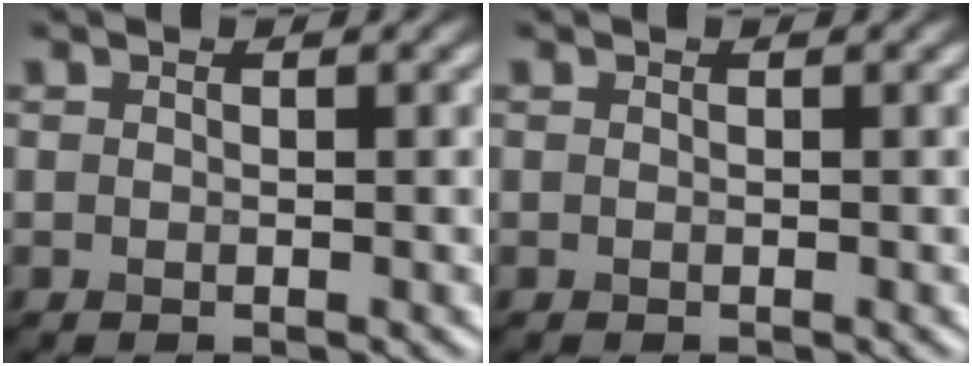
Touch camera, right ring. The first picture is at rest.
{"total": 0.0}